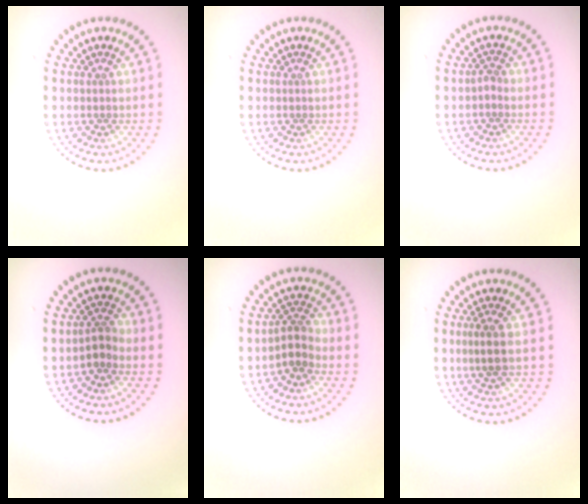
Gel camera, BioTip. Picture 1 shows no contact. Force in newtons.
{"total": 0.0}
{"total": 0.9, "press": 0.7, "slide": 0.6}
{"total": 1.7, "press": 1.3, "slide": 1.0}
{"total": 2.3, "press": 1.8, "slide": 1.3}
{"total": 2.0, "press": 1.5, "slide": 1.3}